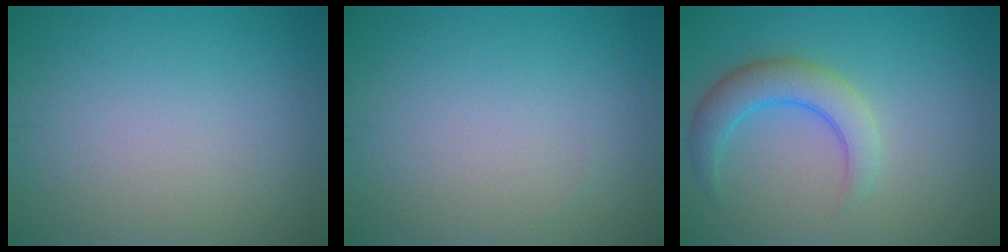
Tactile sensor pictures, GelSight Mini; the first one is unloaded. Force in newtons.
{"total": 0.0}
{"total": 4.0, "press": 4.0, "slide": 0.3}